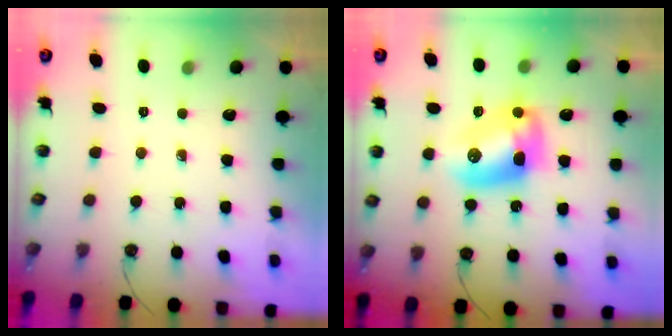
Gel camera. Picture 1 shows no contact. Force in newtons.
{"total": 12.2, "press": 12.2, "slide": 0.7}